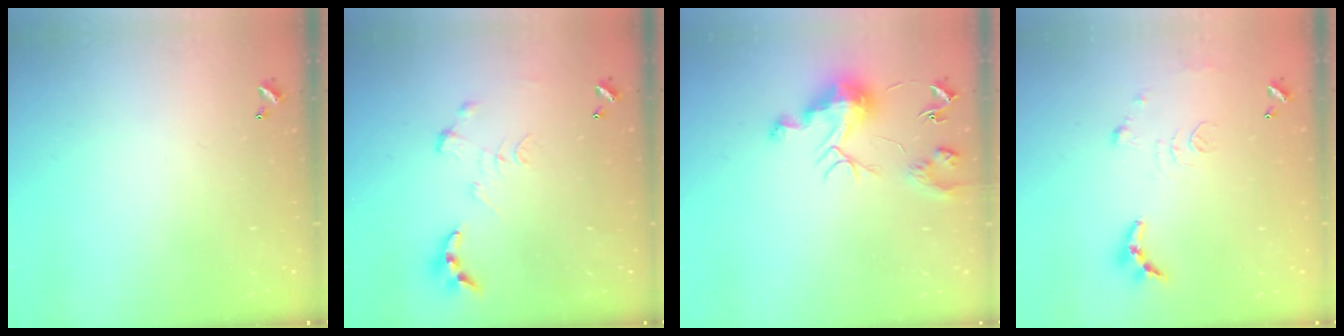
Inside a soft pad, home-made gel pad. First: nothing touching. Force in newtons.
{"total": 0.0}
{"total": 10.0, "press": 10.0, "slide": 0.6}
{"total": 9.3, "press": 9.3, "slide": 0.8}